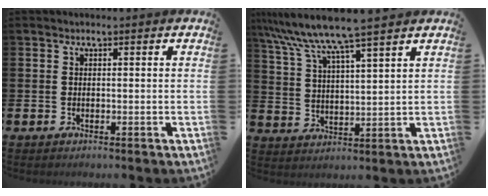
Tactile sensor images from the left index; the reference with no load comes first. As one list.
[{"total": 8.8, "force": [7.8, -0.2, 4.0], "torque": [-0.101, -0.037, 0.136]}]